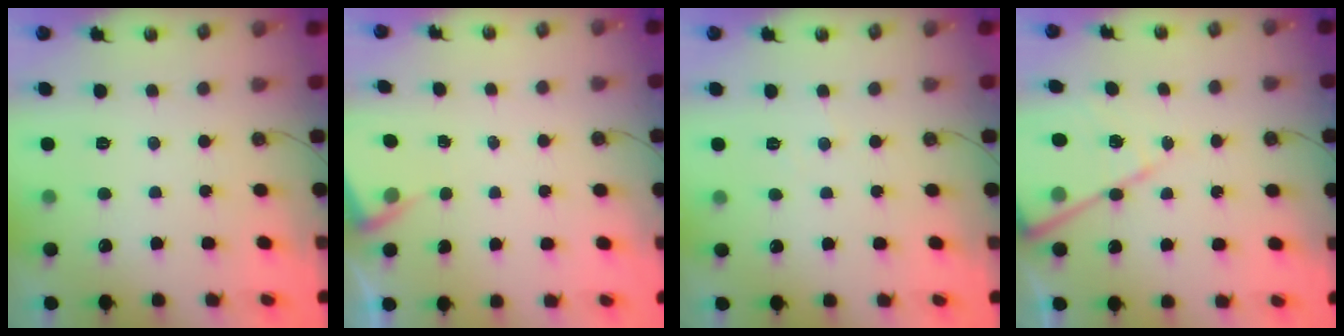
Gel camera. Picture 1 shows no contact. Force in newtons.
{"total": 3.0, "press": 3.0, "slide": 0.5}
{"total": 3.7, "press": 3.7, "slide": 0.6}
{"total": 13.1, "press": 13.0, "slide": 1.2}